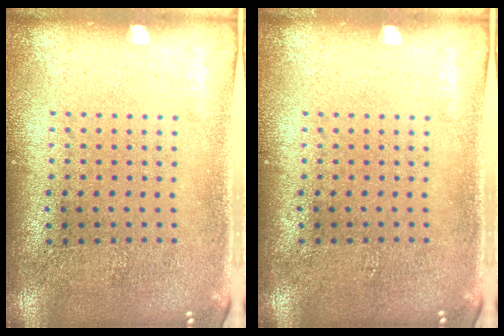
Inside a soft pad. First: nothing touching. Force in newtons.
{"total": 0.0}